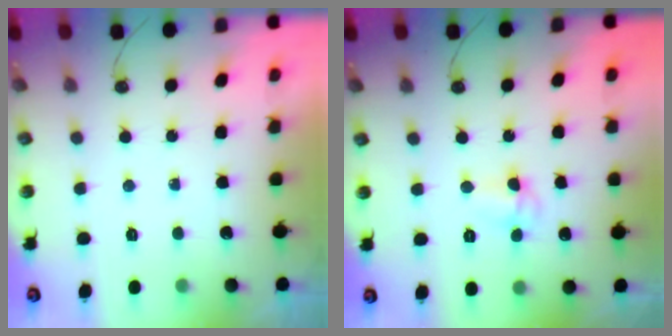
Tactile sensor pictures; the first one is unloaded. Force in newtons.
{"total": 4.4, "press": 3.4, "slide": 2.8}